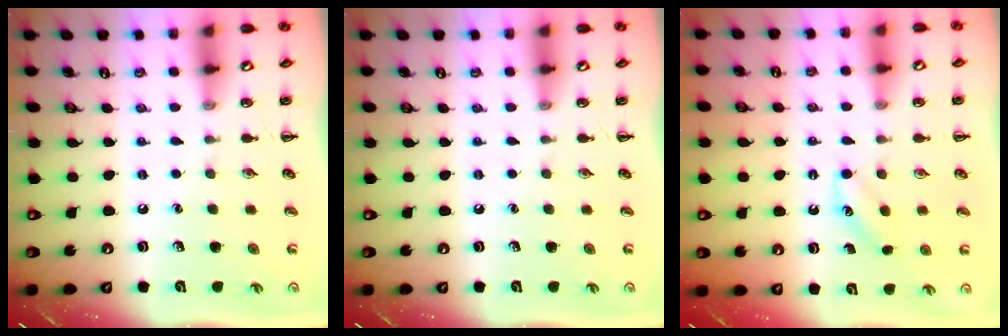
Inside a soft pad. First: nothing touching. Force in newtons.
{"total": 0.0}
{"total": 3.9, "press": 3.7, "slide": 0.9}